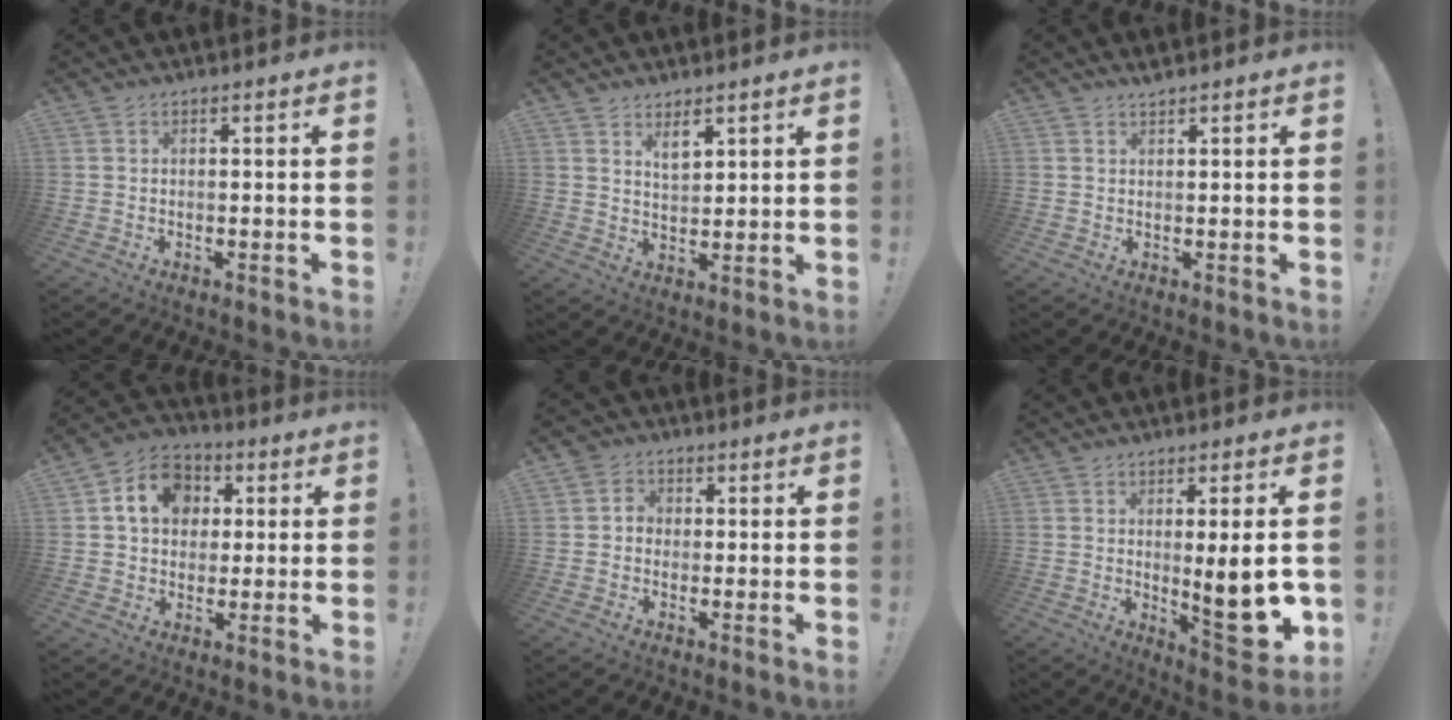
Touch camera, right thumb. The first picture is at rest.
{"total": 5.3, "force": [3.7, 2.9, 2.6], "torque": [-0.036, -0.022, 0.065]}
{"total": 1.2, "force": [1.1, -0.1, 0.3], "torque": [0.000, -0.008, 0.020]}
{"total": 12.7, "force": [3.6, 10.4, 6.3], "torque": [-0.094, 0.002, 0.072]}
{"total": 4.2, "force": [-0.4, 4.0, 1.2], "torque": [-0.015, 0.009, -0.006]}
{"total": 13.5, "force": [-0.8, 3.0, 13.1], "torque": [-0.162, -0.014, -0.007]}